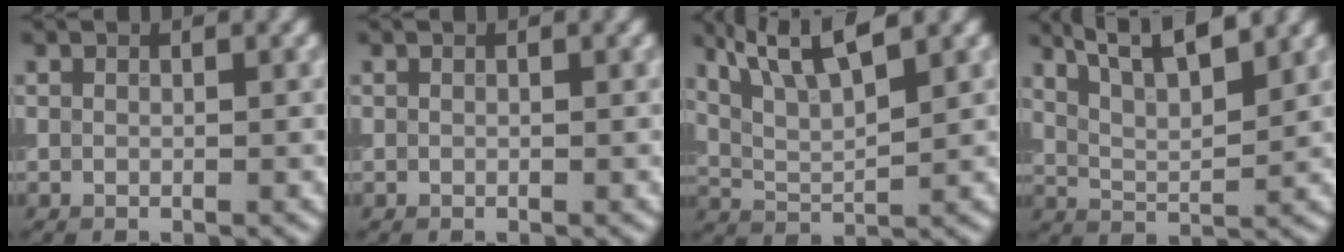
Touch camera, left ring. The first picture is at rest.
{"total": 0.0}
{"total": 5.7, "force": [3.6, 1.4, 4.2], "torque": [-0.083, 0.011, 0.067]}
{"total": 7.6, "force": [5.5, 2.1, 4.9], "torque": [-0.065, 0.023, 0.063]}